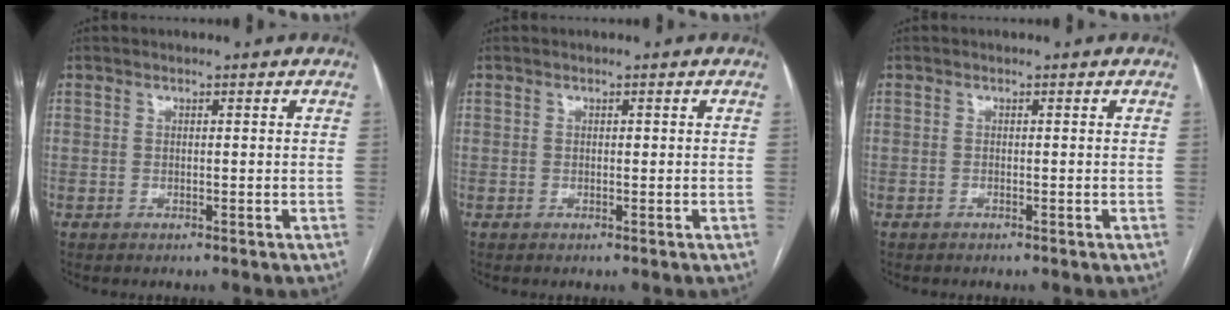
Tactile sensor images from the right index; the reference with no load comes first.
{"total": 0.0}
{"total": 0.0}